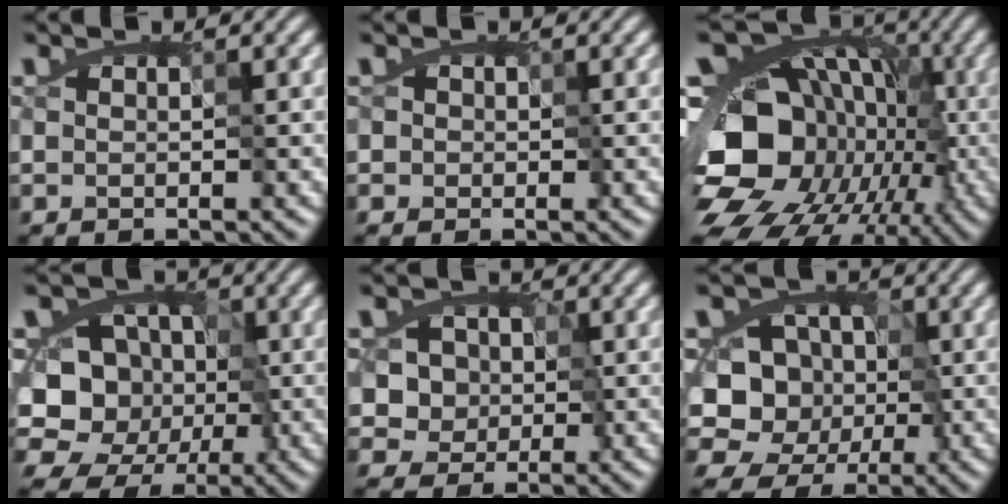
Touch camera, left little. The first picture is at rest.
{"total": 1.2, "force": [0.1, 1.1, 0.2], "torque": [-0.013, 0.003, 0.008]}
{"total": 17.8, "force": [-5.6, 14.0, 9.4], "torque": [-0.166, 0.015, -0.114]}
{"total": 10.7, "force": [-4.2, 9.3, 3.3], "torque": [-0.044, 0.008, -0.082]}
{"total": 5.1, "force": [-0.2, 4.5, 2.4], "torque": [-0.014, 0.006, -0.015]}
{"total": 9.7, "force": [-4.1, 8.4, 2.6], "torque": [-0.032, 0.012, -0.079]}